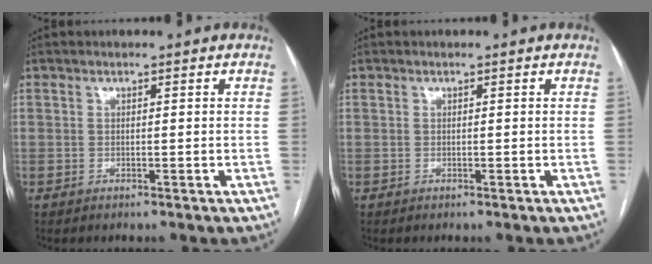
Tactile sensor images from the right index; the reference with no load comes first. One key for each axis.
{"total": 0.0}